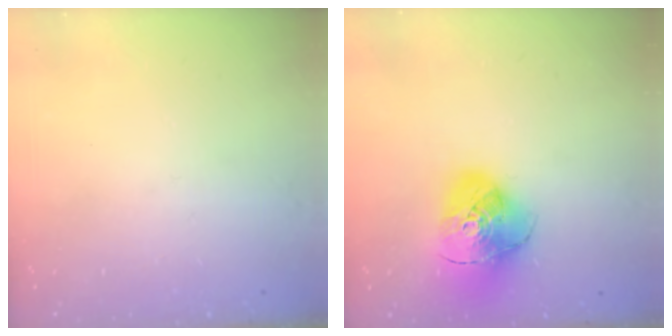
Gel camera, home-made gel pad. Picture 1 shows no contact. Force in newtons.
{"total": 15.3, "press": 15.2, "slide": 1.8}